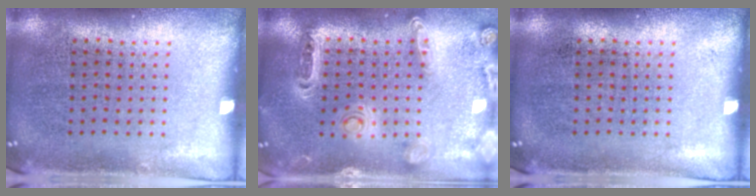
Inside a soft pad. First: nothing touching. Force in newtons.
{"total": 1.4, "press": 1.4, "slide": 0.4}
{"total": 0.0}